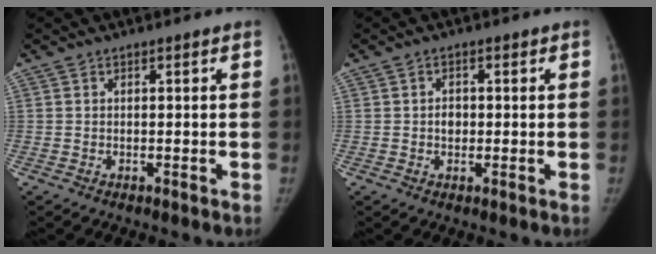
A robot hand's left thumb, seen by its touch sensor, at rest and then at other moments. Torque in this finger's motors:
{"motor_torque": [-0.34, 0.33, 0.16, 0.35, -0.01]}